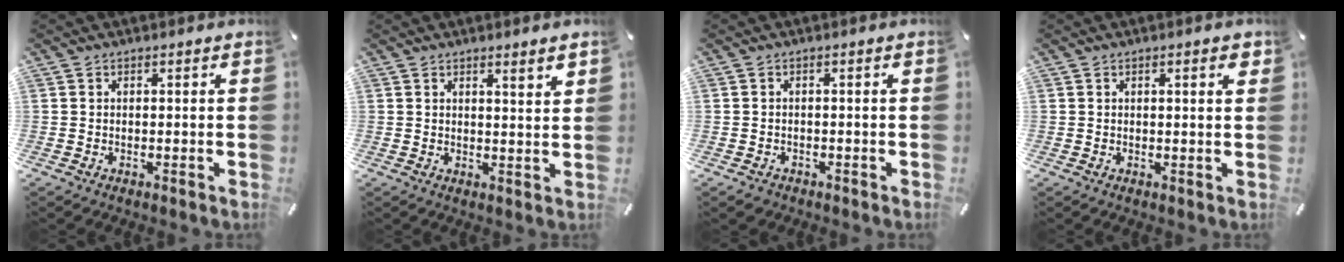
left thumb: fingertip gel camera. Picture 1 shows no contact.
{"total": 3.1, "force": [2.3, 0.0, 2.2], "torque": [-0.029, -0.018, 0.035]}
{"total": 1.5, "force": [-1.0, 1.0, 0.3], "torque": [-0.004, 0.005, -0.023]}
{"total": 2.3, "force": [0.9, 0.3, 2.1], "torque": [-0.034, 0.000, 0.011]}